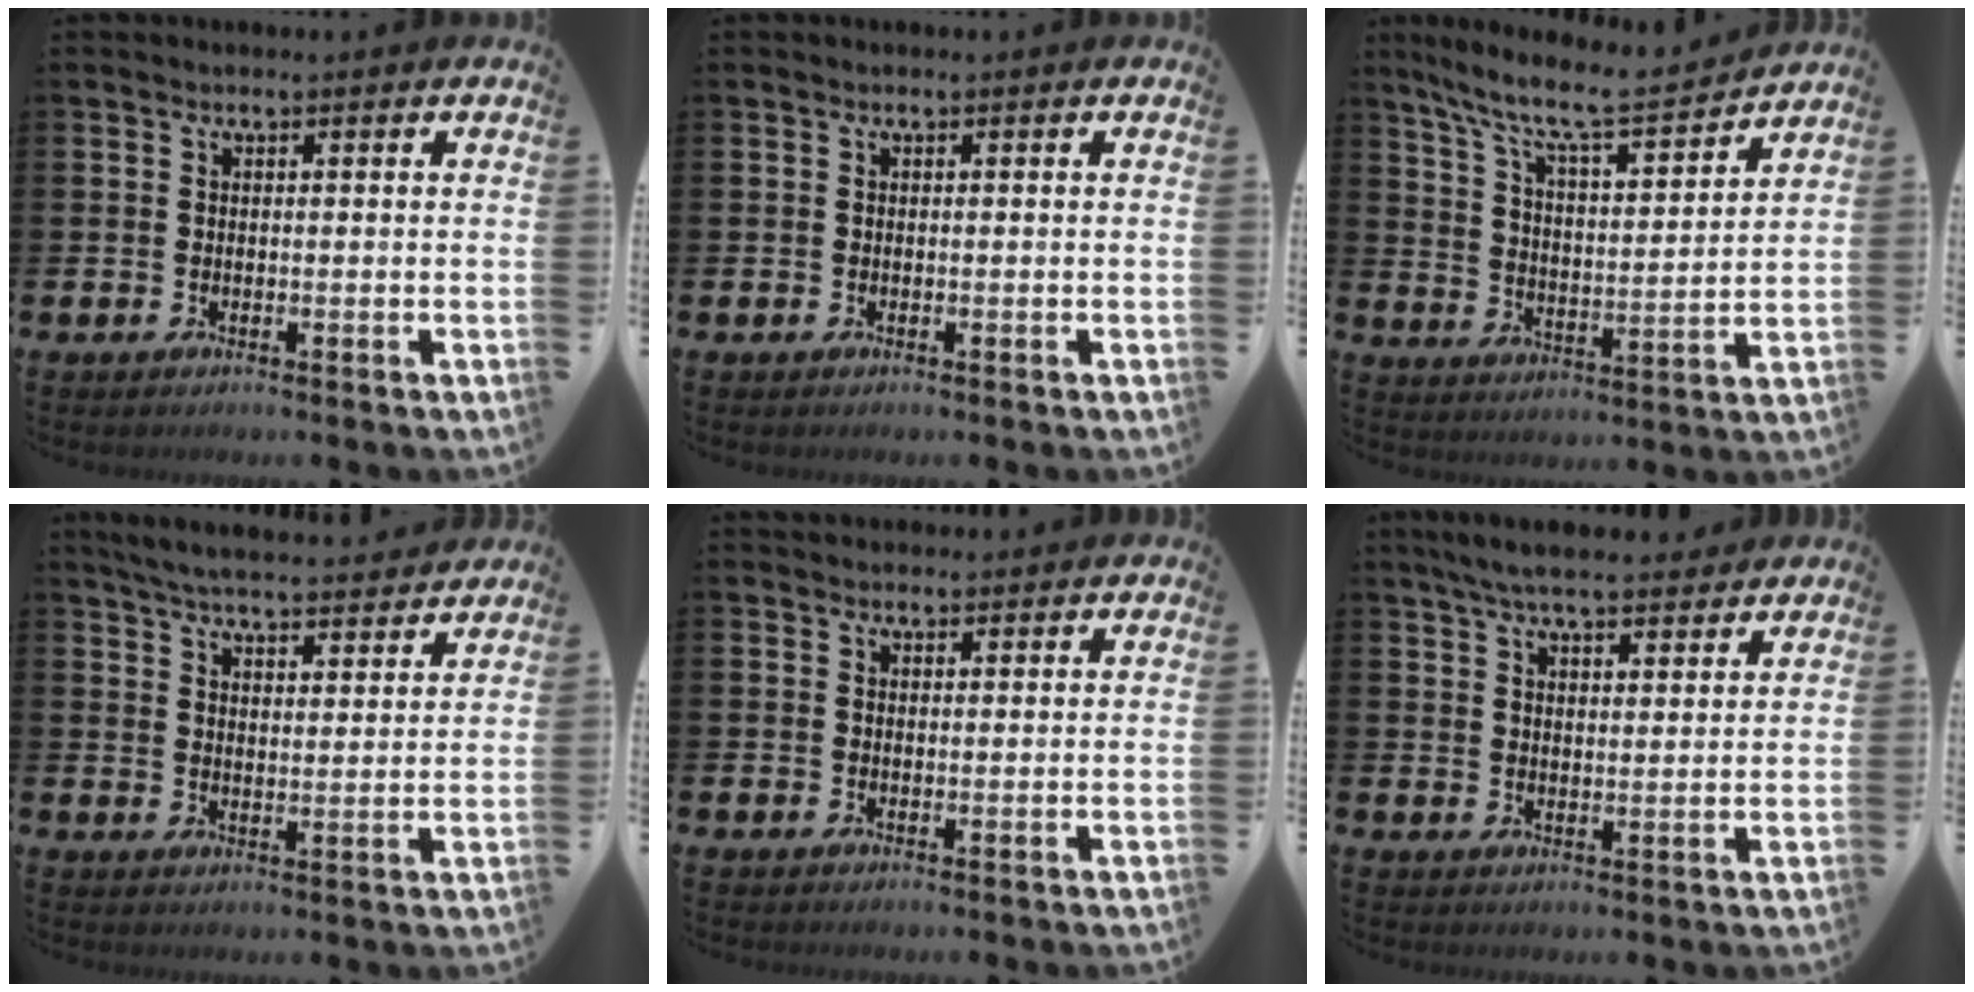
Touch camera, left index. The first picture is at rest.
{"total": 0.0}
{"total": 9.1, "force": [8.1, 1.2, 4.1], "torque": [-0.105, -0.058, 0.132]}
{"total": 6.0, "force": [5.9, 0.4, 1.1], "torque": [-0.036, -0.040, 0.103]}
{"total": 1.7, "force": [1.6, 0.5, 0.0], "torque": [0.009, -0.004, 0.028]}
{"total": 6.3, "force": [5.9, 1.0, 1.9], "torque": [-0.048, -0.021, 0.107]}